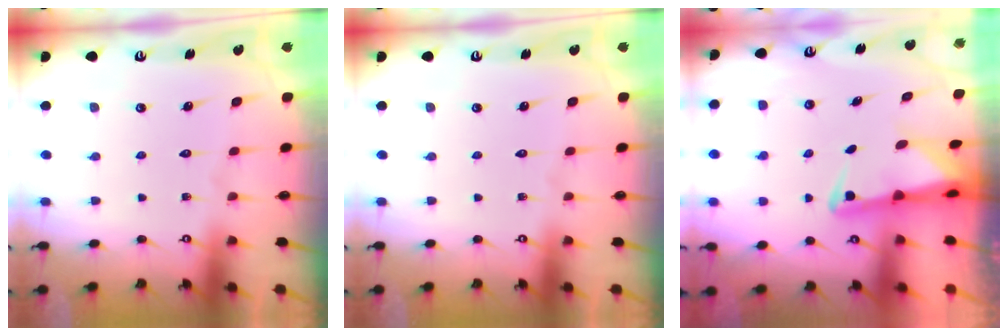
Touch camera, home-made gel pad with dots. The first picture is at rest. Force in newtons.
{"total": 0.0}
{"total": 2.5, "press": 2.4, "slide": 0.5}